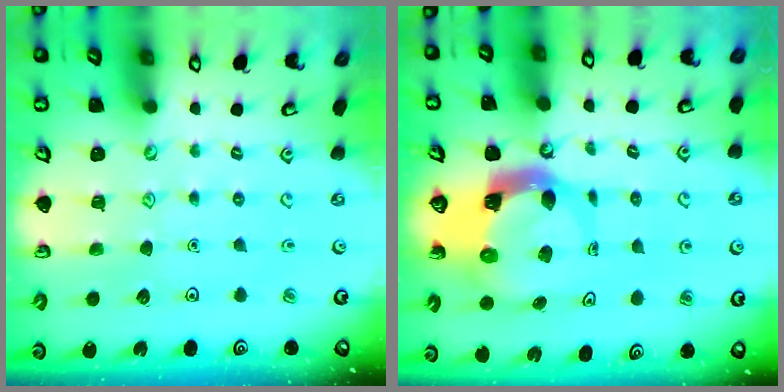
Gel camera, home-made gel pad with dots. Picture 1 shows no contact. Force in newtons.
{"total": 5.4, "press": 5.4, "slide": 0.8}